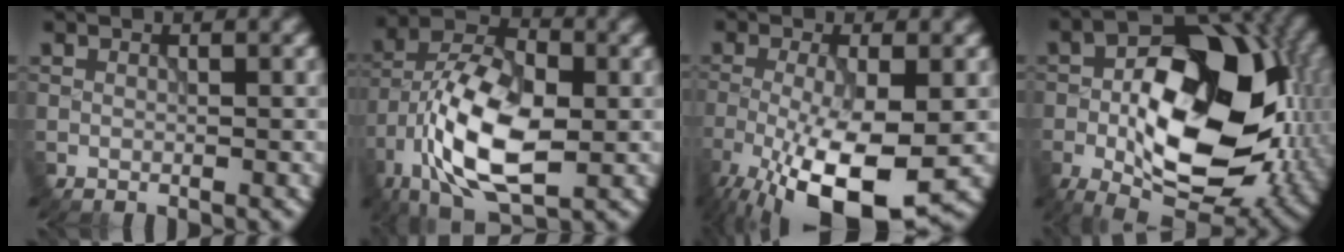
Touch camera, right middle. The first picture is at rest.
{"total": 12.1, "force": [-3.9, 6.0, 9.7], "torque": [-0.191, 0.001, -0.079]}
{"total": 10.2, "force": [-4.2, 3.1, 8.8], "torque": [-0.174, -0.023, -0.067]}
{"total": 15.8, "force": [-2.7, 8.7, 12.9], "torque": [-0.191, -0.002, -0.054]}